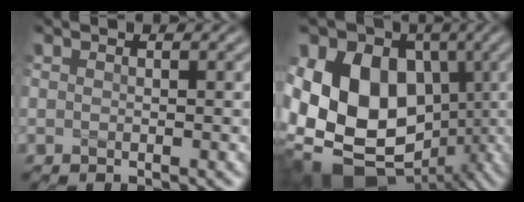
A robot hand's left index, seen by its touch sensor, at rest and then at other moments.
{"total": 19.9, "force": [-1.0, 16.3, 11.4], "torque": [-0.224, 0.032, -0.043]}